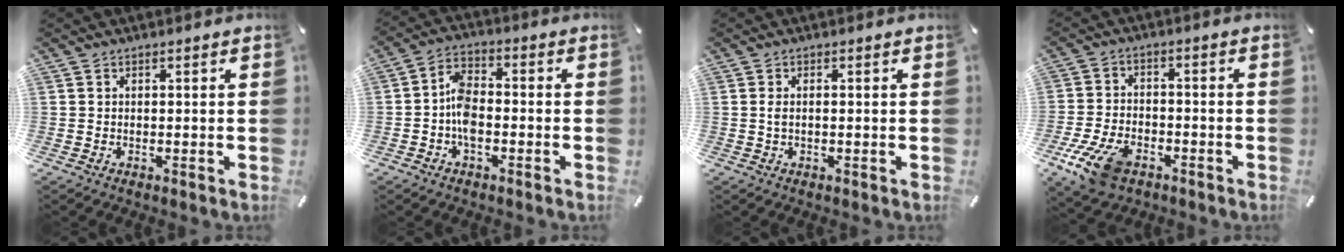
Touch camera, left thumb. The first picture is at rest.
{"total": 6.6, "force": [-2.1, 3.9, 5.0], "torque": [-0.094, 0.016, -0.038]}
{"total": 1.6, "force": [-0.1, 0.5, 1.6], "torque": [-0.031, 0.000, -0.002]}
{"total": 11.0, "force": [-6.1, 6.4, 6.6], "torque": [-0.140, 0.023, -0.110]}